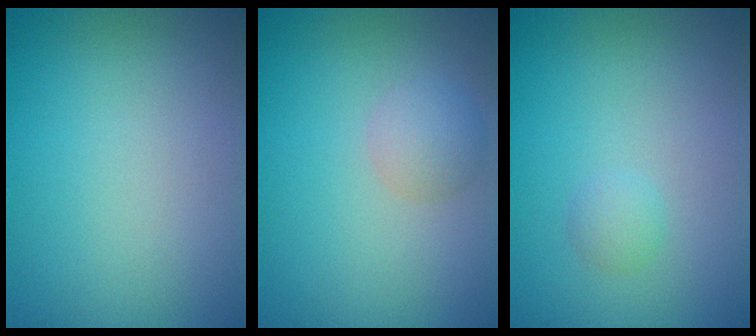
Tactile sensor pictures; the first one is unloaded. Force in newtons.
{"total": 1.9, "press": 1.9, "slide": 0.1}
{"total": 0.9, "press": 0.9, "slide": 0.0}